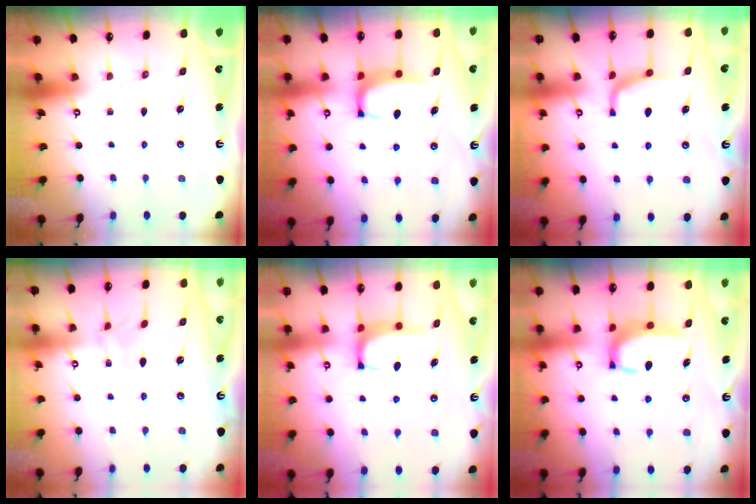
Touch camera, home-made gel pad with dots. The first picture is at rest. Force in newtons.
{"total": 1.9, "press": 1.8, "slide": 0.5}
{"total": 2.1, "press": 2.0, "slide": 0.6}
{"total": 2.1, "press": 2.1, "slide": 0.4}
{"total": 1.1, "press": 0.8, "slide": 0.8}
{"total": 6.4, "press": 6.4, "slide": 0.6}